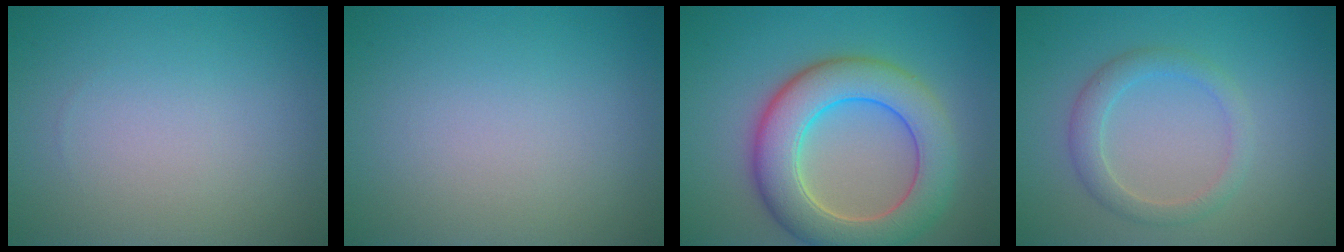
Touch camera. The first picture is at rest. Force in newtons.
{"total": 0.0}
{"total": 8.4, "press": 8.3, "slide": 0.5}
{"total": 2.4, "press": 2.4, "slide": 0.1}